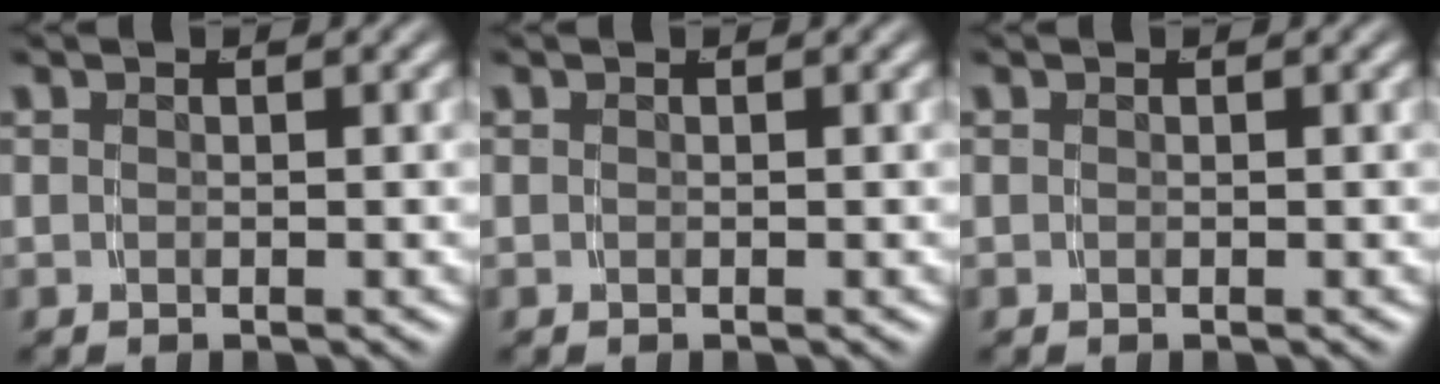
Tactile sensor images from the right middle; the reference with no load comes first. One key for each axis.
{"total": 0.0}
{"total": 0.0}